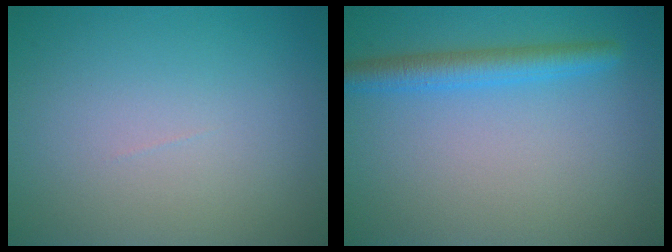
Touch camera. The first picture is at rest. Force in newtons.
{"total": 3.1, "press": 3.1, "slide": 0.1}